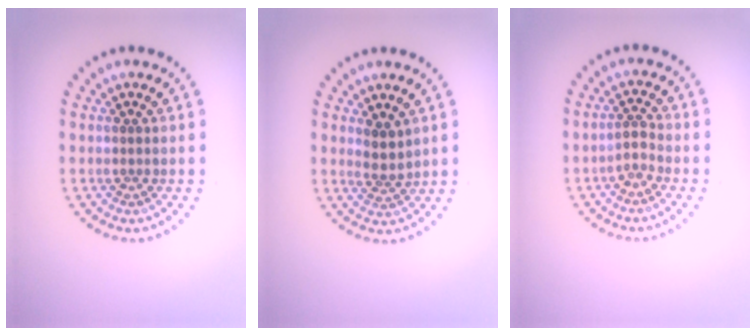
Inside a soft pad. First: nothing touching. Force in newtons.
{"total": 2.1, "press": 1.7, "slide": 1.2}
{"total": 1.7, "press": 1.3, "slide": 1.0}